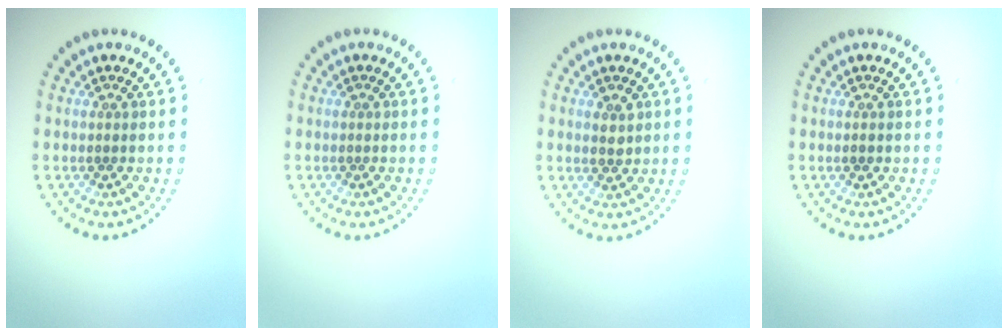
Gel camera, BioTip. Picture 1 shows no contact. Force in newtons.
{"total": 0.0}
{"total": 1.6, "press": 1.5, "slide": 0.3}
{"total": 0.7, "press": 0.7, "slide": 0.2}